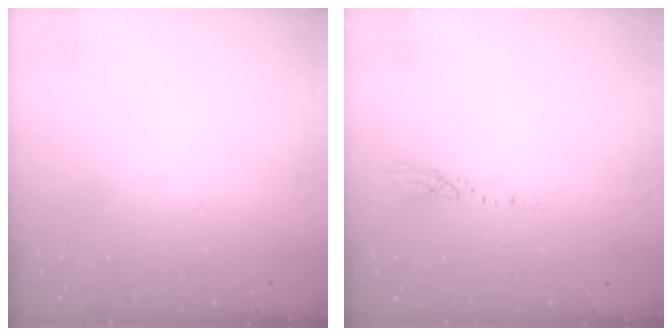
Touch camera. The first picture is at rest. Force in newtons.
{"total": 3.0, "press": 3.0, "slide": 0.2}